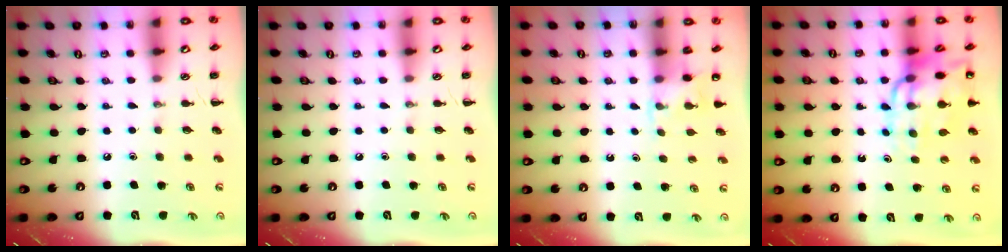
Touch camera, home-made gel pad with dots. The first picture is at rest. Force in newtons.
{"total": 0.0}
{"total": 4.4, "press": 4.1, "slide": 1.4}
{"total": 14.5, "press": 14.1, "slide": 3.2}